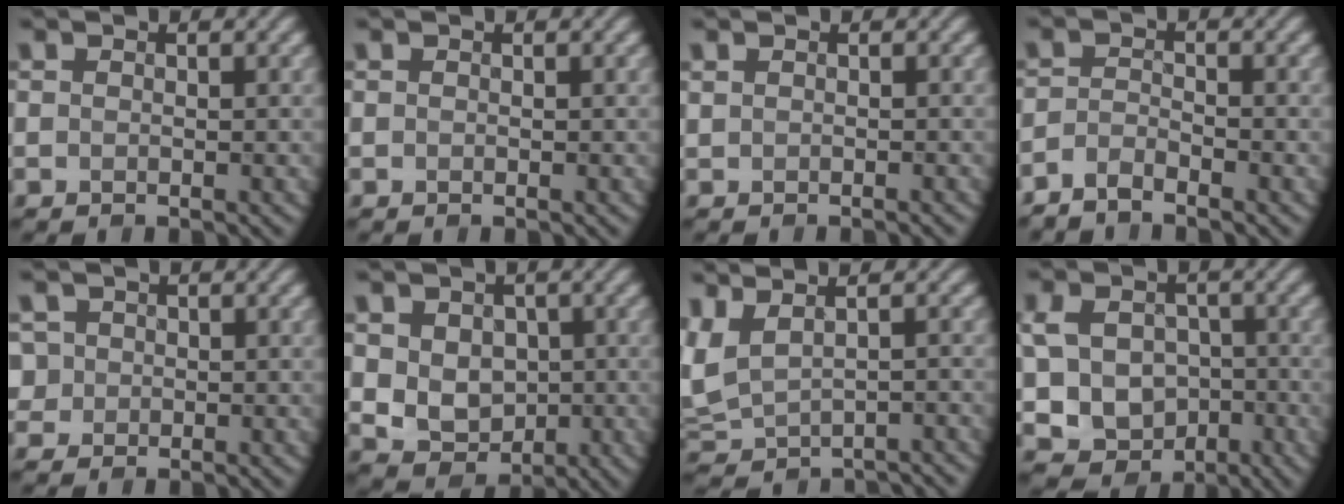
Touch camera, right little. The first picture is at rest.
{"total": 0.0}
{"total": 0.6, "force": [-0.1, 0.3, 0.5], "torque": [0.003, -0.001, -0.007]}
{"total": 2.1, "force": [-2.0, 0.1, 0.5], "torque": [-0.012, -0.001, -0.046]}
{"total": 1.2, "force": [-0.1, 1.0, -0.6], "torque": [0.018, 0.000, 0.004]}
{"total": 4.9, "force": [-0.1, 4.0, 2.7], "torque": [-0.048, -0.010, 0.013]}
{"total": 3.6, "force": [0.0, 2.2, 2.8], "torque": [-0.055, -0.005, 0.021]}
{"total": 8.2, "force": [-1.4, 6.8, 4.5], "torque": [-0.088, -0.019, -0.019]}